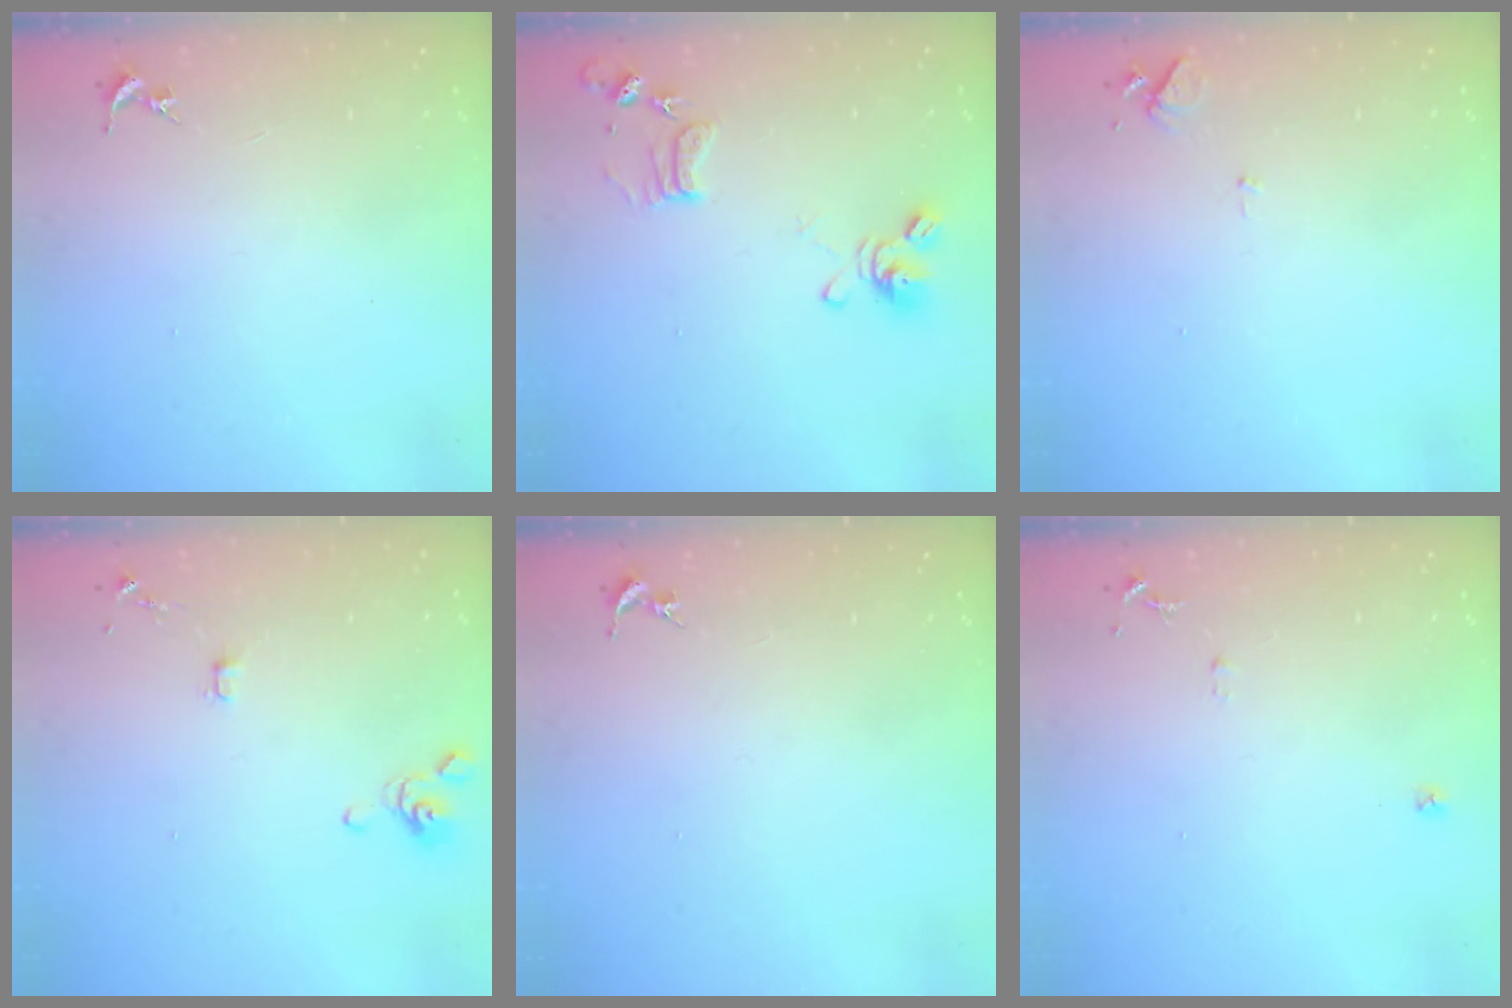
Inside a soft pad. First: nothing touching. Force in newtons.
{"total": 11.9, "press": 11.8, "slide": 1.3}
{"total": 6.1, "press": 6.0, "slide": 0.8}
{"total": 4.1, "press": 4.0, "slide": 0.7}
{"total": 0.0}
{"total": 5.6, "press": 5.5, "slide": 0.6}